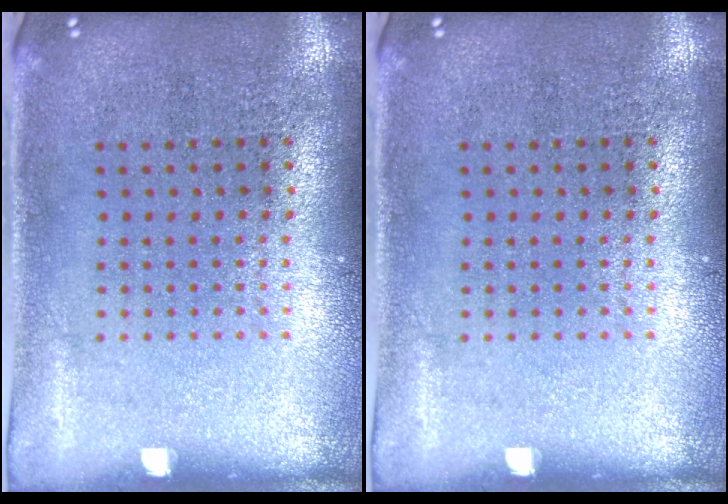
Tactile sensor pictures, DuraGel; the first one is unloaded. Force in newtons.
{"total": 0.0}